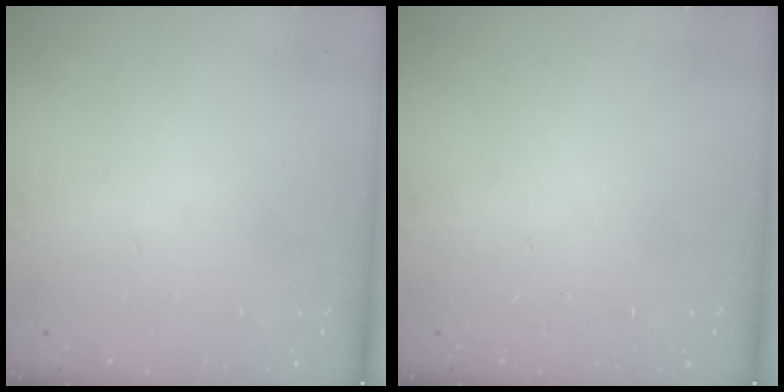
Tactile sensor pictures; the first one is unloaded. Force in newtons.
{"total": 0.0}